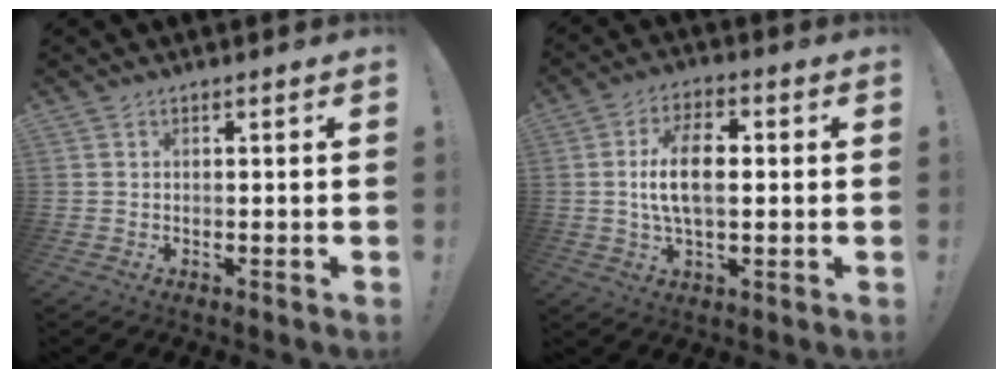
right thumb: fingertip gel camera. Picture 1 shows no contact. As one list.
[{"total": 11.5, "force": [0.6, 5.9, 9.8], "torque": [-0.170, 0.003, 0.007]}]